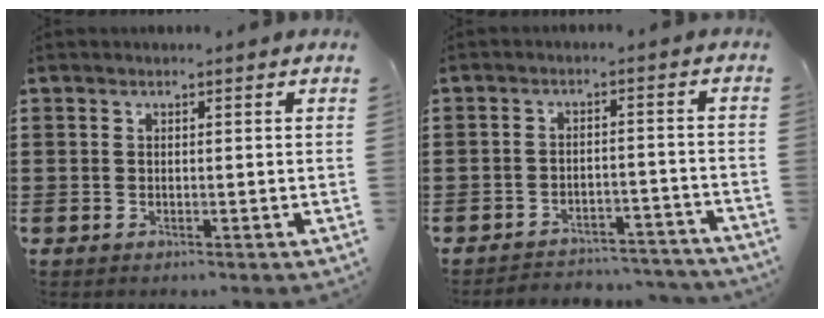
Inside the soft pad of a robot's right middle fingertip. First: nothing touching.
{"total": 4.2, "force": [-4.1, 0.5, 0.1], "torque": [-0.005, 0.002, -0.089]}